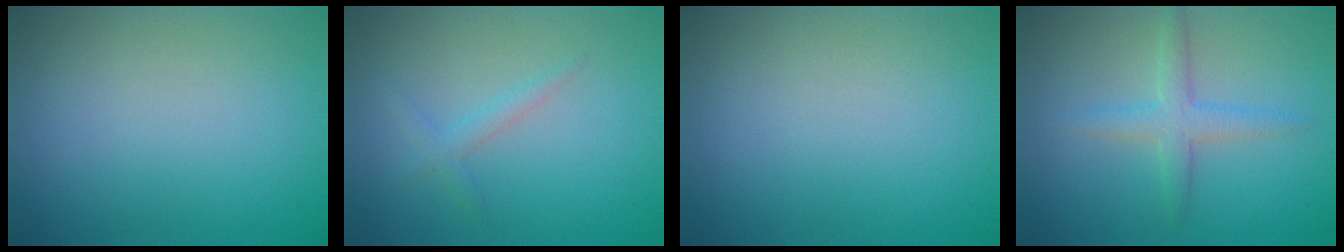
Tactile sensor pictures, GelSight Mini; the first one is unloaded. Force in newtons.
{"total": 1.3, "press": 1.3, "slide": 0.1}
{"total": 0.0}
{"total": 2.7, "press": 2.7, "slide": 0.0}